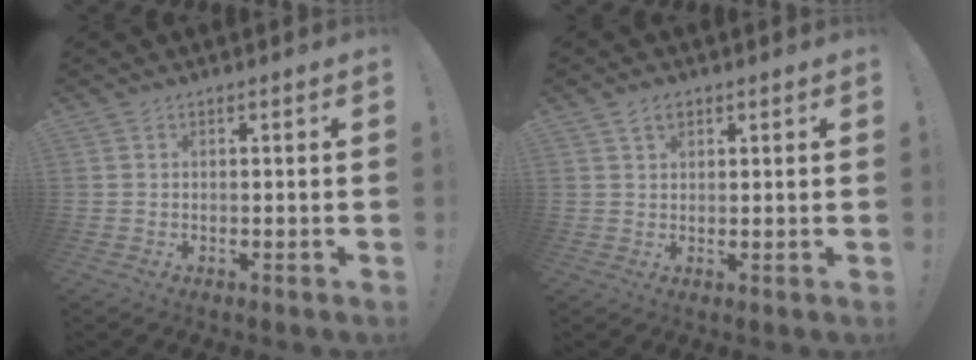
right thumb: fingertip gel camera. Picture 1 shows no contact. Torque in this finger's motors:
{"motor_torque": [0.00, 0.00, -0.11, 0.14, 0.00]}